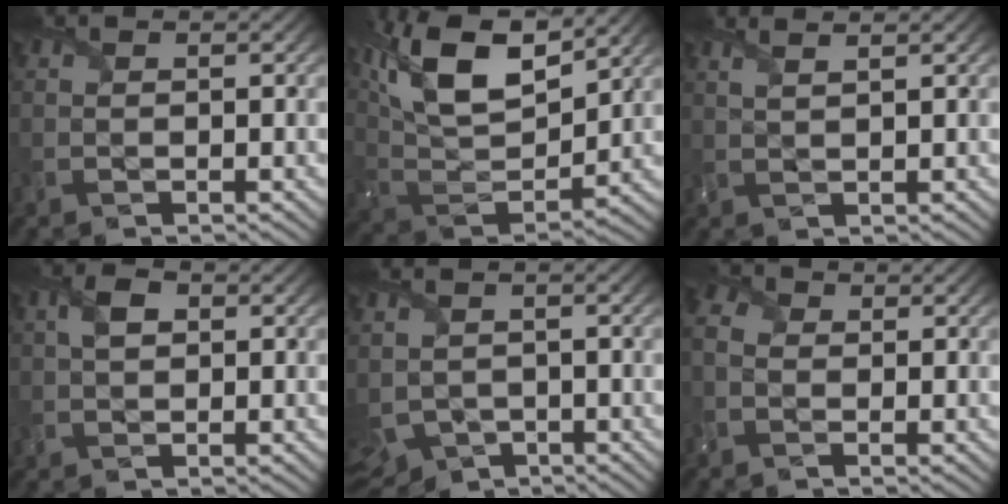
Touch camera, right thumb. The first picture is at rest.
{"total": 16.4, "force": [9.7, 6.6, 11.4], "torque": [-0.263, 0.029, 0.160]}
{"total": 2.7, "force": [1.8, 0.8, 1.8], "torque": [-0.024, 0.009, 0.018]}
{"total": 3.0, "force": [0.7, 1.8, 2.2], "torque": [-0.053, 0.006, 0.012]}
{"total": 4.8, "force": [-1.9, 3.2, 3.0], "torque": [-0.082, -0.030, -0.028]}
{"total": 3.3, "force": [-0.8, 2.6, 1.8], "torque": [-0.055, 0.000, -0.029]}